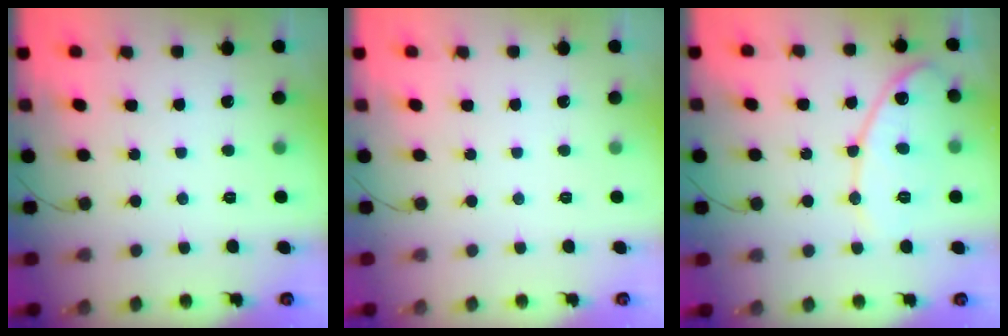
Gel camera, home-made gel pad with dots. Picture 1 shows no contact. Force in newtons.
{"total": 0.0}
{"total": 11.2, "press": 11.2, "slide": 0.4}